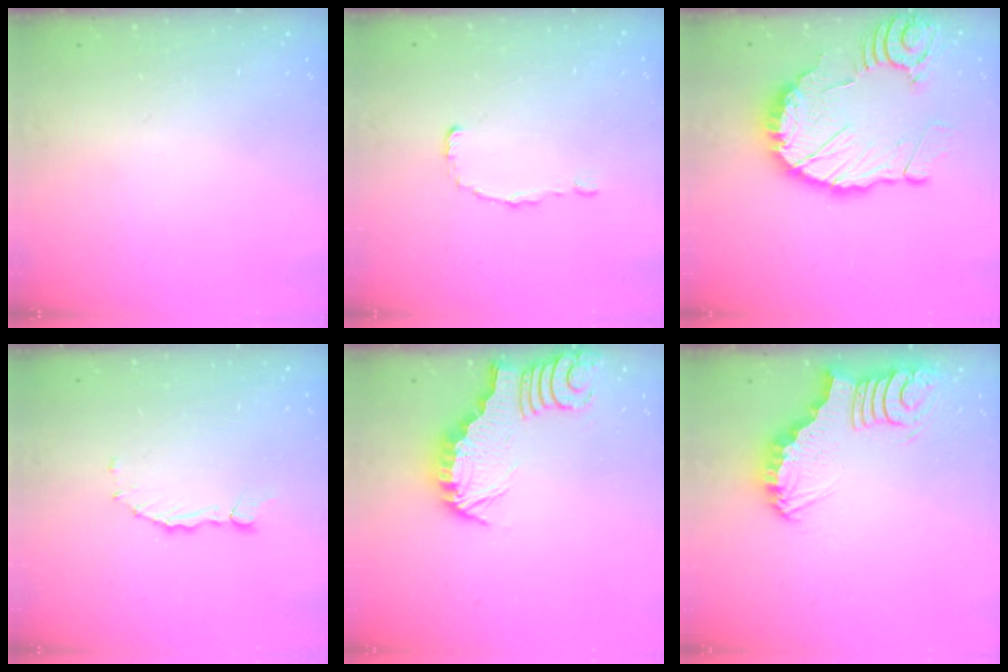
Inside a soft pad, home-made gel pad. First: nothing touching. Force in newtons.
{"total": 0.0}
{"total": 19.0, "press": 18.8, "slide": 2.2}
{"total": 1.6, "press": 1.5, "slide": 0.3}
{"total": 3.0, "press": 3.0, "slide": 0.3}
{"total": 4.8, "press": 4.8, "slide": 0.6}